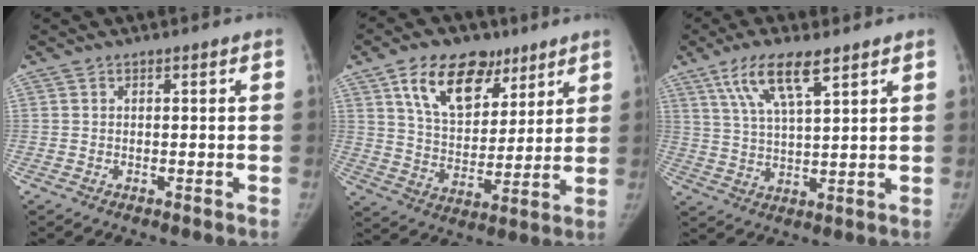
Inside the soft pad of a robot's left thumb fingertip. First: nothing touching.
{"total": 16.0, "force": [8.8, 9.8, 9.0], "torque": [-0.112, -0.033, 0.156]}
{"total": 9.6, "force": [5.6, 2.4, 7.4], "torque": [-0.141, -0.017, 0.115]}